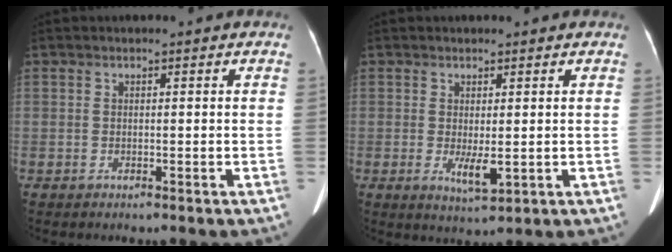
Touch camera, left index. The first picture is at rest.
{"total": 3.4, "force": [0.1, 0.9, 3.2], "torque": [-0.057, -0.009, 0.009]}